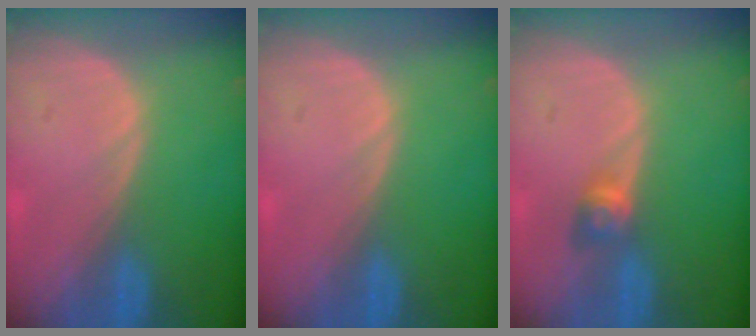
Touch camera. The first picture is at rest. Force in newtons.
{"total": 0.0}
{"total": 2.9, "press": 2.5, "slide": 1.5}